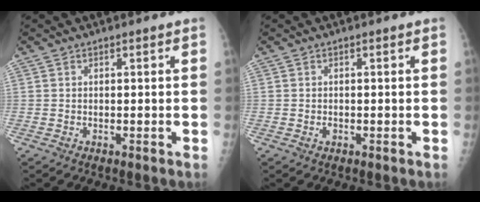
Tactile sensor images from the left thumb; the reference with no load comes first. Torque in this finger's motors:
{"motor_torque": [-0.04, 0.00, 0.07, -0.02, 0.00]}